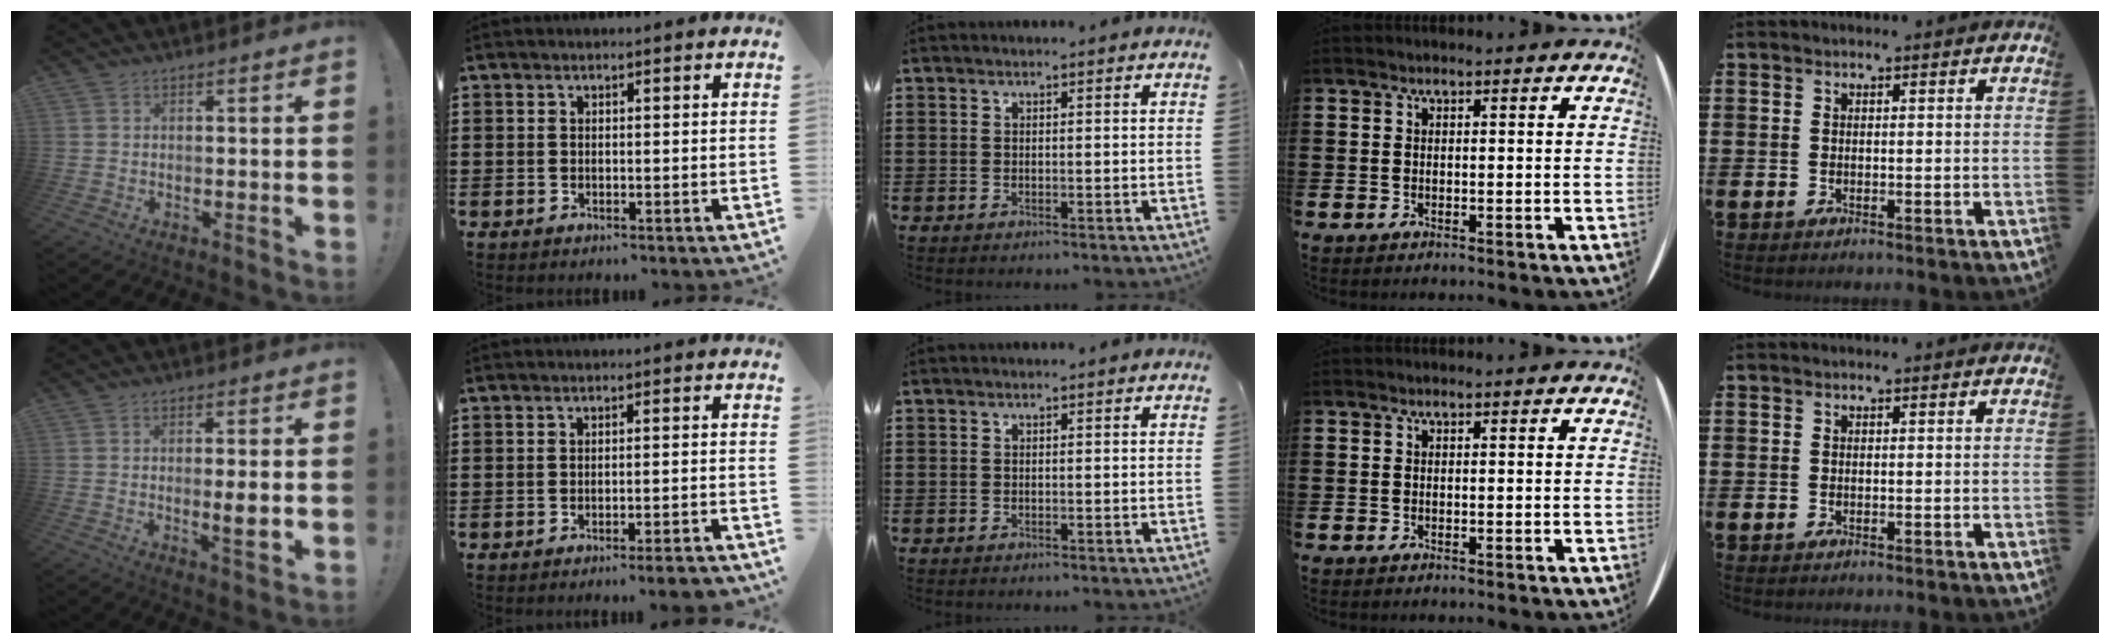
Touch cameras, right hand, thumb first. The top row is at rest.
{"thumb": {"total": 5.3, "force": [-0.3, 0.7, 5.2], "torque": [-0.071, -0.011, -0.006]}, "index": {"total": 2.7, "force": [-2.3, -0.2, 1.4], "torque": [-0.023, -0.004, -0.043]}}